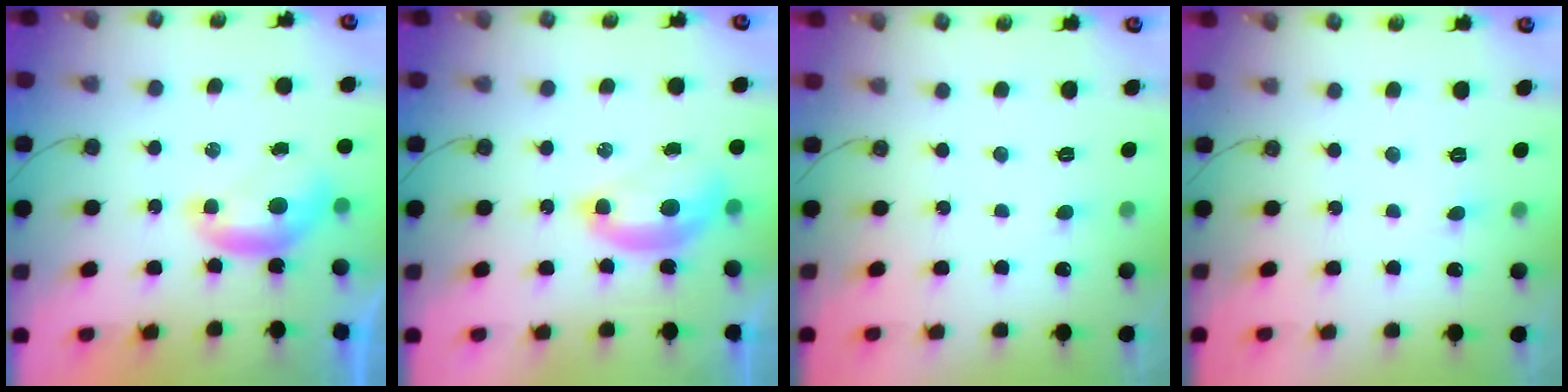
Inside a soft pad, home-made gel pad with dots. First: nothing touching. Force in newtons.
{"total": 2.6, "press": 2.6, "slide": 0.6}
{"total": 0.7, "press": 0.6, "slide": 0.4}
{"total": 0.7, "press": 0.5, "slide": 0.5}